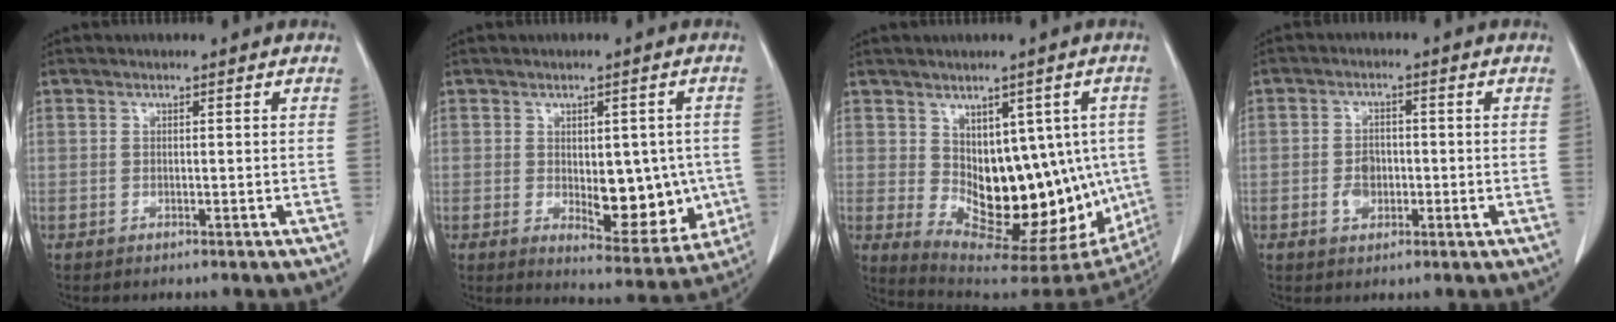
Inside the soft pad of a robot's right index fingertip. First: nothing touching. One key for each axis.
{"total": 10.4, "fx": -0.9, "fy": 5.1, "fz": 9.0, "tx": -0.101, "ty": -0.002, "tz": 0.005}
{"total": 17.8, "fx": -0.7, "fy": 9.1, "fz": 15.2, "tx": -0.187, "ty": 0.002, "tz": 0.020}
{"total": 3.6, "fx": -0.7, "fy": 2.5, "fz": 2.4, "tx": -0.042, "ty": 0.003, "tz": -0.008}